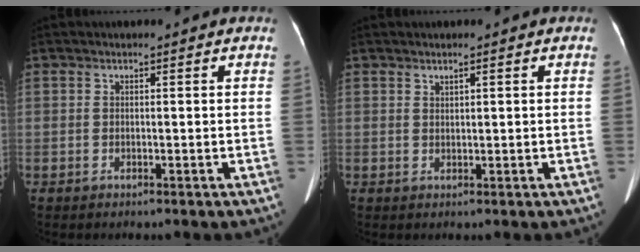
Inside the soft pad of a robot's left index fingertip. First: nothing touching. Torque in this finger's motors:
{"motor_torque": [0.00, 0.00, -0.02, -0.01]}